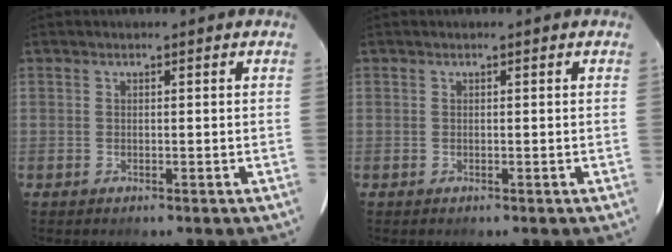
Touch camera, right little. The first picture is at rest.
{"total": 0.0}